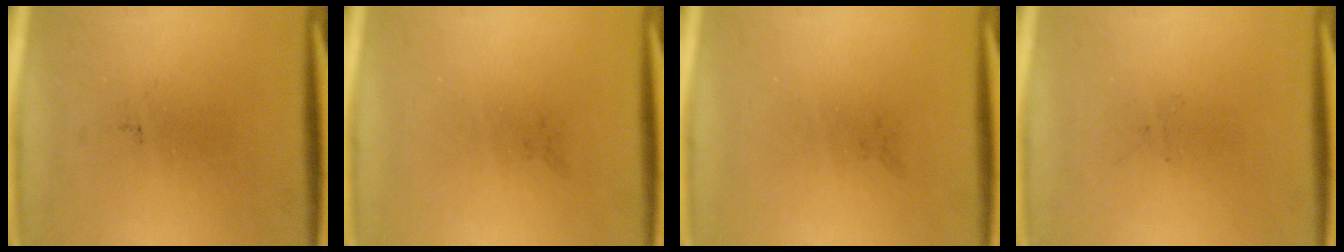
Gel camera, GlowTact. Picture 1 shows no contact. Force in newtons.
{"total": 0.0}
{"total": 0.0}
{"total": 0.0}